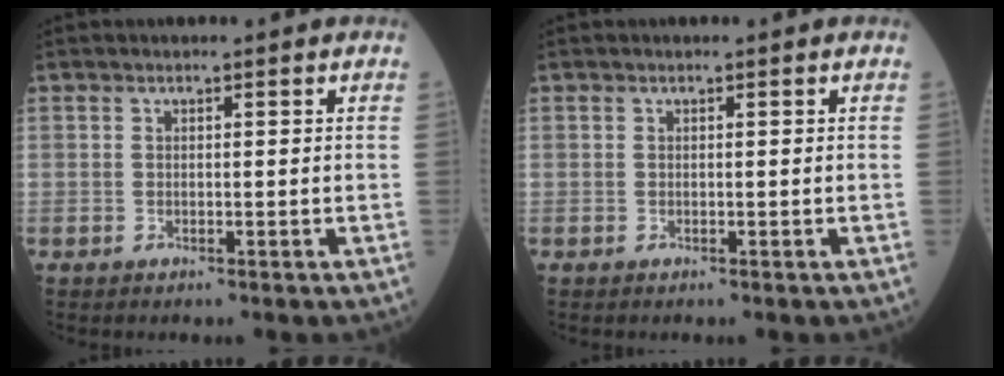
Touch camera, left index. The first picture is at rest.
{"total": 0.0}